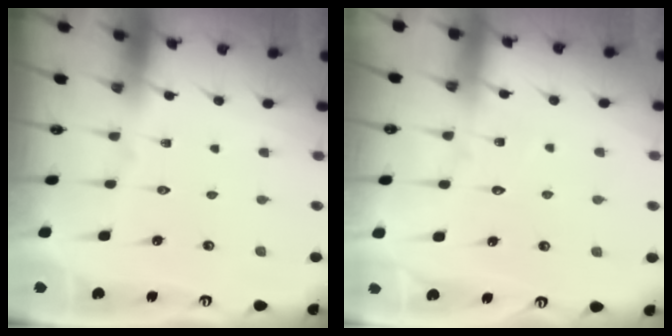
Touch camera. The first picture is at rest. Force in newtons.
{"total": 2.8, "press": 2.8, "slide": 0.3}